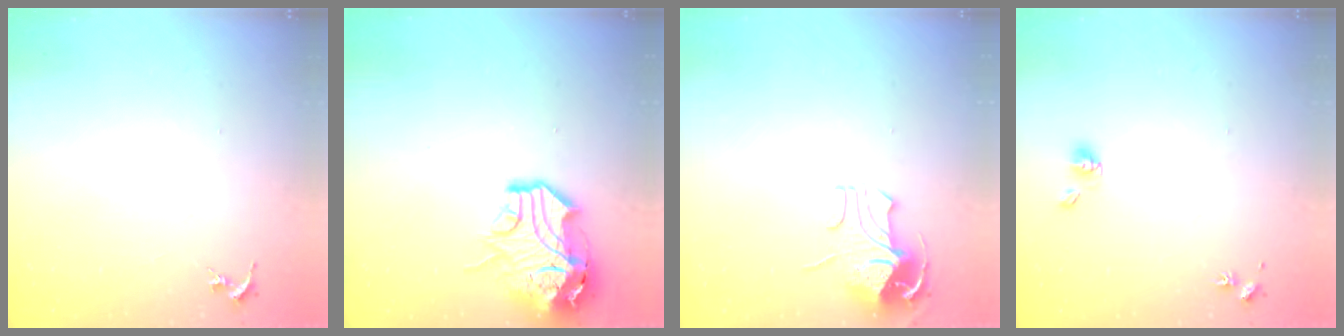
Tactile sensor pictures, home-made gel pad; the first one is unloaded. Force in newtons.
{"total": 15.4, "press": 15.3, "slide": 2.0}
{"total": 8.5, "press": 8.4, "slide": 0.8}
{"total": 5.8, "press": 5.3, "slide": 2.3}